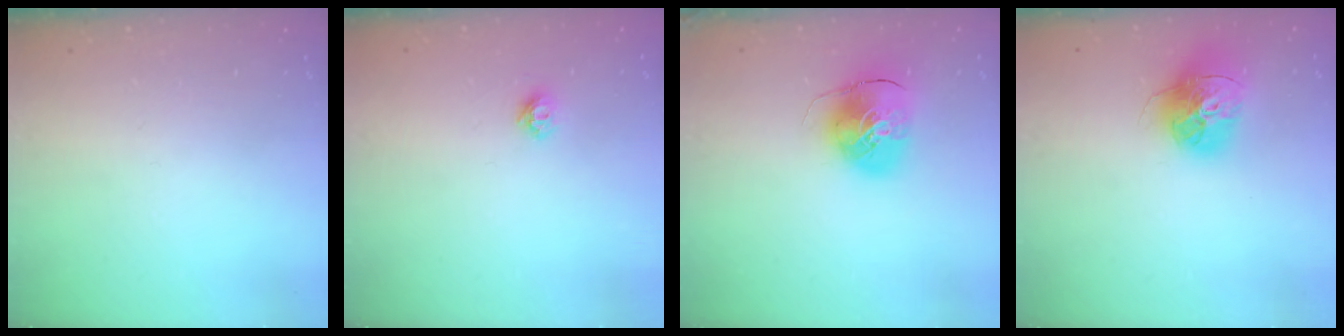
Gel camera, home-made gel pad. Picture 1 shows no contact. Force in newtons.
{"total": 5.8, "press": 5.8, "slide": 0.7}
{"total": 10.4, "press": 10.2, "slide": 1.8}
{"total": 16.0, "press": 16.0, "slide": 1.7}